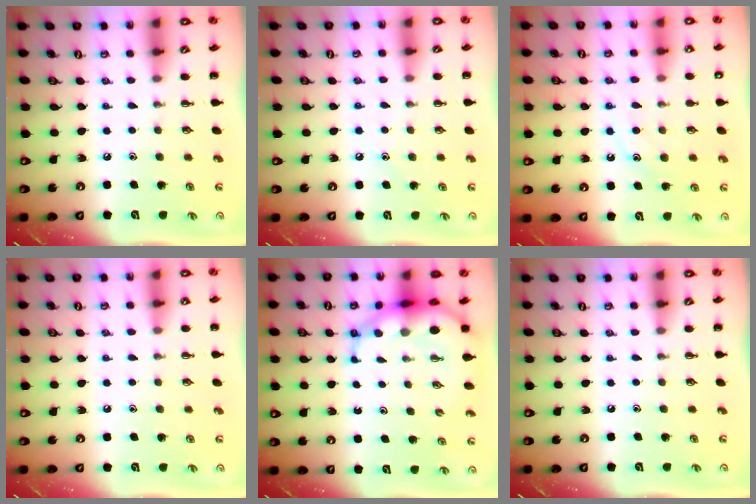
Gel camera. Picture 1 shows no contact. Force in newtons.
{"total": 6.3, "press": 5.9, "slide": 2.0}
{"total": 11.8, "press": 11.7, "slide": 1.4}
{"total": 5.0, "press": 4.7, "slide": 1.7}
{"total": 8.9, "press": 8.5, "slide": 2.5}
{"total": 0.0}